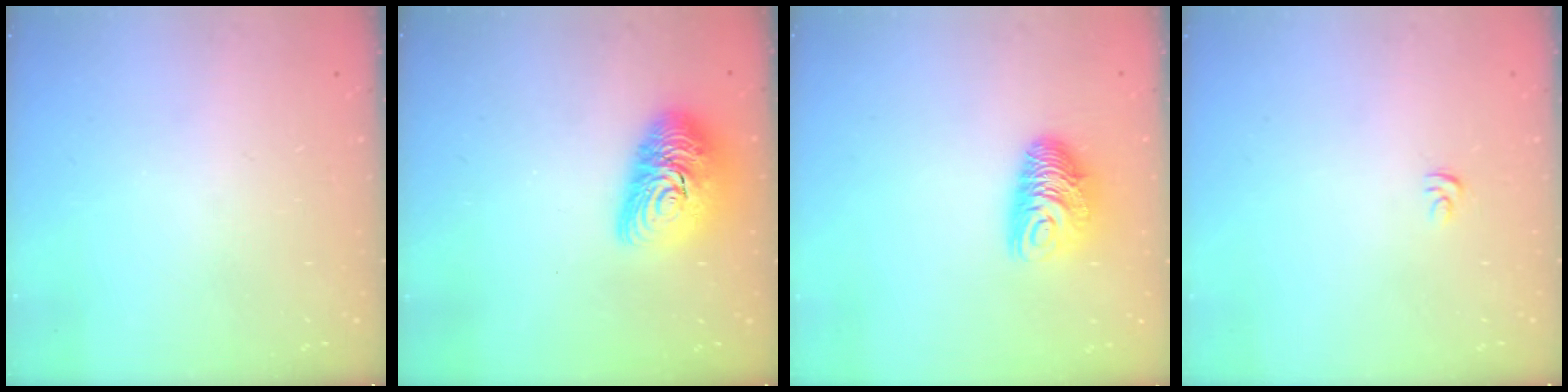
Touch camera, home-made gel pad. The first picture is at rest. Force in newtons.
{"total": 13.9, "press": 13.9, "slide": 1.0}
{"total": 10.0, "press": 10.0, "slide": 0.7}
{"total": 3.7, "press": 3.7, "slide": 0.3}